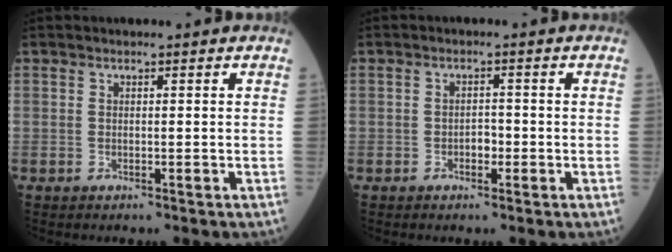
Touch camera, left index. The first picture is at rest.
{"total": 2.0, "force": [-1.1, 1.0, 1.2], "torque": [-0.015, 0.001, -0.020]}